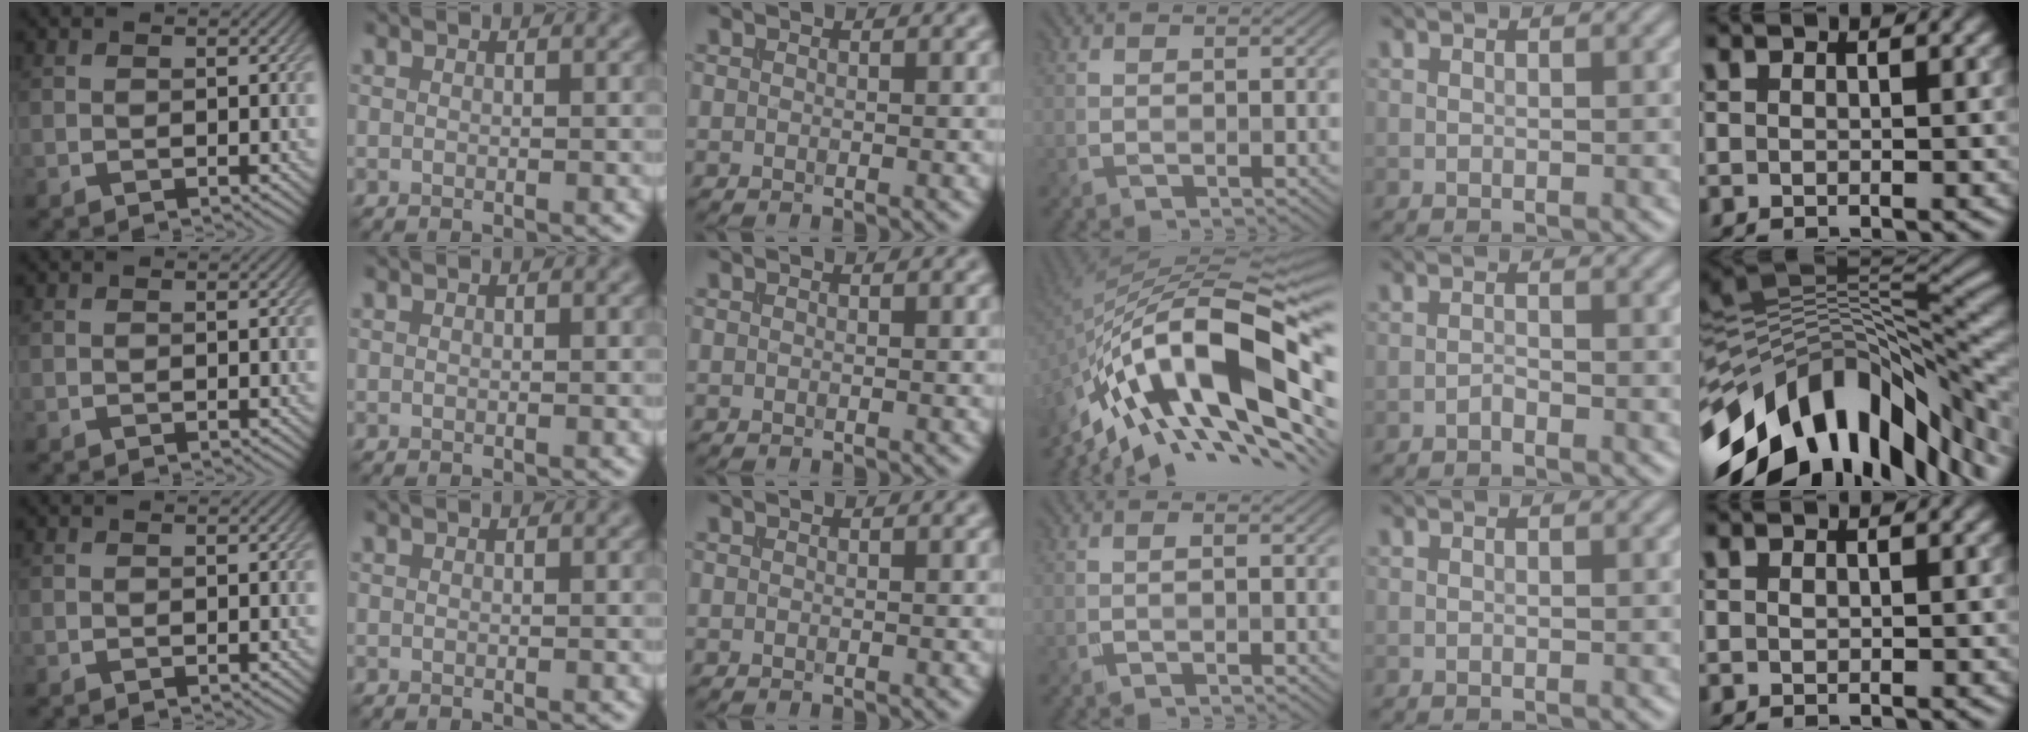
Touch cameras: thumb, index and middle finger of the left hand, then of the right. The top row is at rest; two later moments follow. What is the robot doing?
{"motion": "insert", "object": "file holder"}